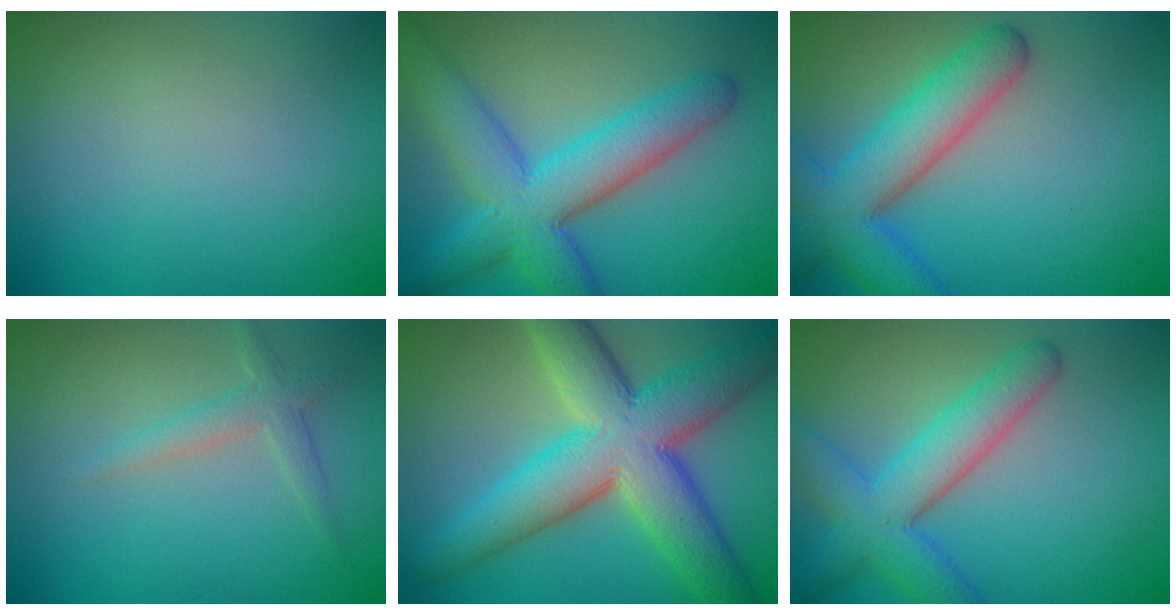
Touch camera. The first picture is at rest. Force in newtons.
{"total": 8.3, "press": 8.3, "slide": 0.2}
{"total": 7.9, "press": 7.9, "slide": 0.4}
{"total": 1.9, "press": 1.9, "slide": 0.1}
{"total": 12.1, "press": 12.1, "slide": 0.6}
{"total": 6.5, "press": 6.5, "slide": 0.1}